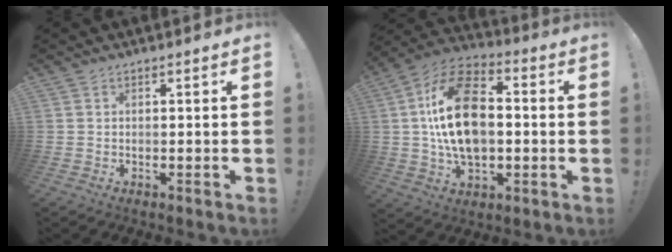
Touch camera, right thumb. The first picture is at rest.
{"total": 21.9, "force": [1.3, 14.9, 16.0], "torque": [-0.272, 0.018, 0.026]}